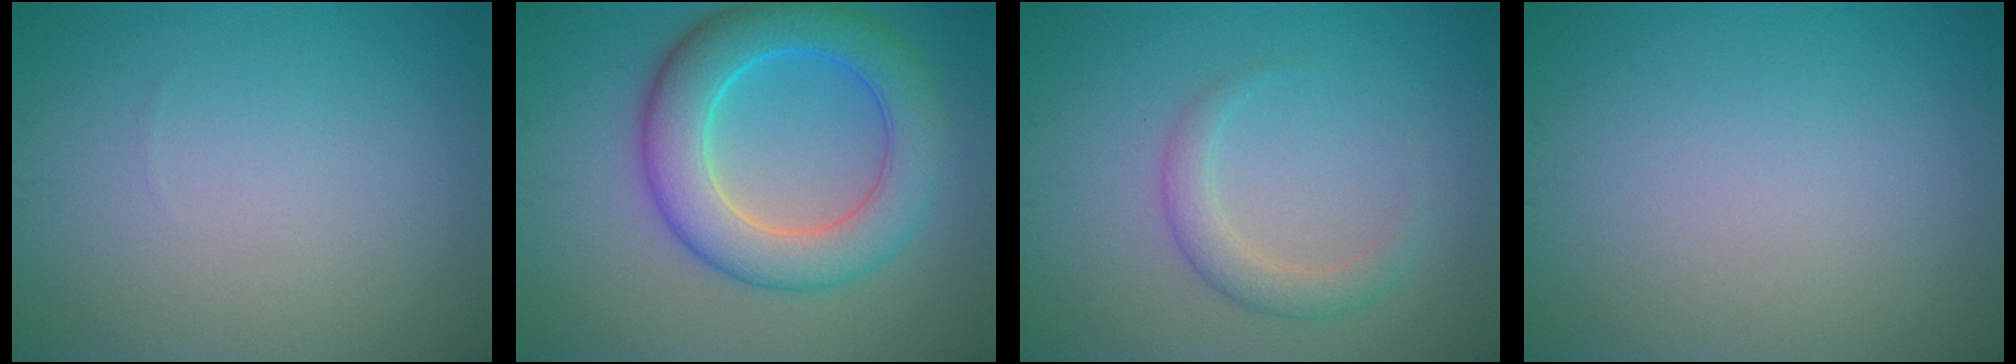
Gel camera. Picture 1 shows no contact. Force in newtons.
{"total": 8.1, "press": 8.1, "slide": 0.1}
{"total": 2.5, "press": 2.5, "slide": 0.2}
{"total": 0.0}